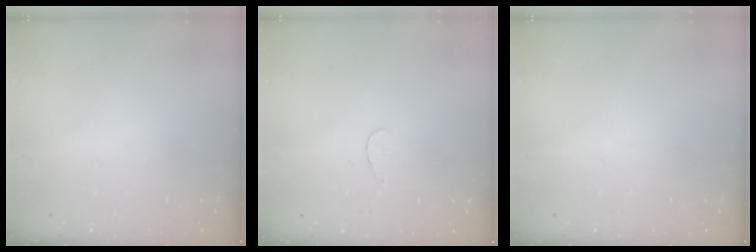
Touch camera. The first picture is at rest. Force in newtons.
{"total": 2.8, "press": 2.8, "slide": 0.3}
{"total": 0.0}